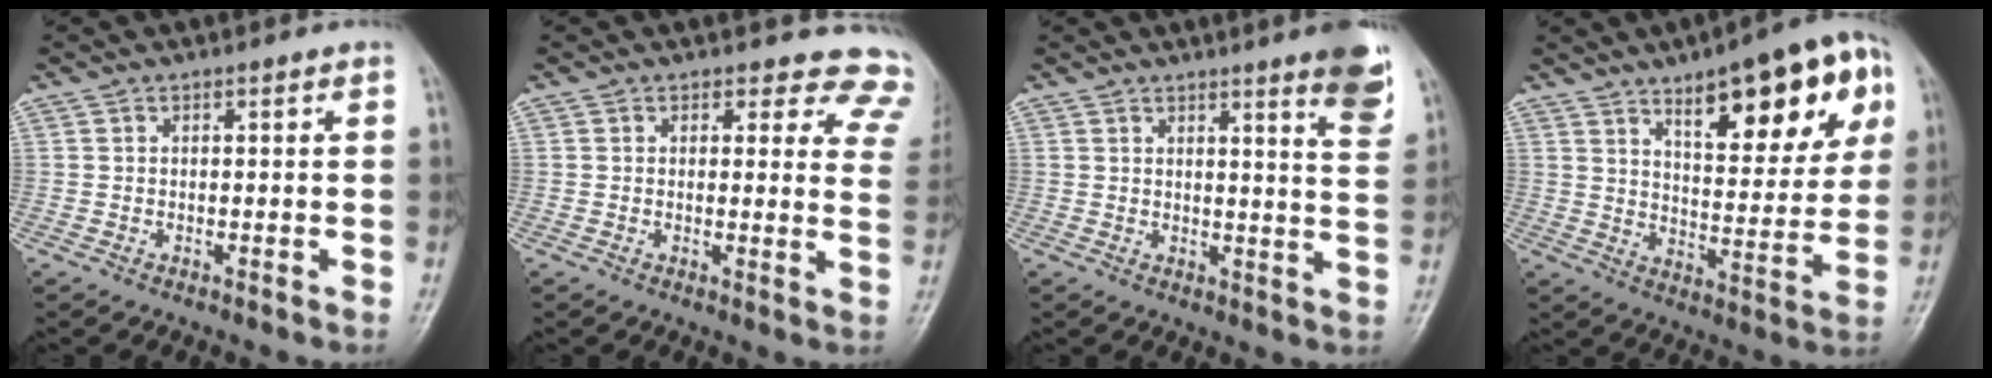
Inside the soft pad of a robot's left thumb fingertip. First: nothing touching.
{"total": 10.7, "force": [9.9, 4.1, 0.7], "torque": [0.058, -0.070, 0.065]}
{"total": 7.9, "force": [5.0, 0.7, 6.1], "torque": [-0.066, -0.032, 0.058]}
{"total": 20.3, "force": [9.6, 7.4, 16.3], "torque": [-0.177, -0.028, 0.139]}